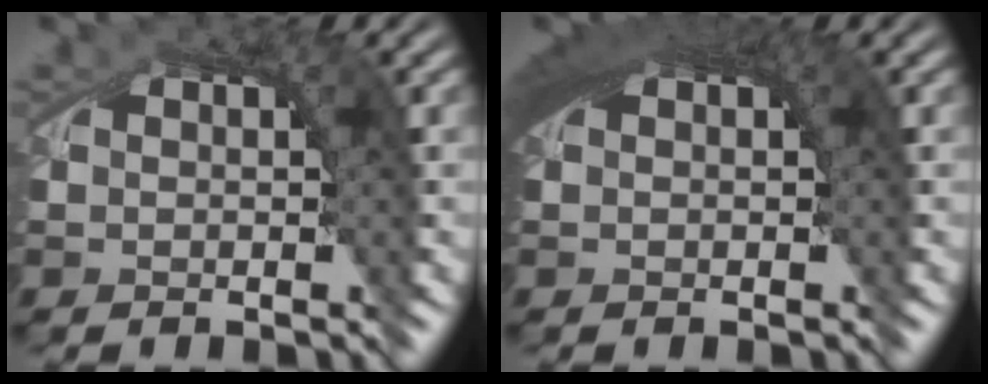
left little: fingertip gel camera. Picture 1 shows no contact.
{"total": 4.5, "force": [0.9, 1.9, 4.0], "torque": [-0.062, 0.003, 0.016]}